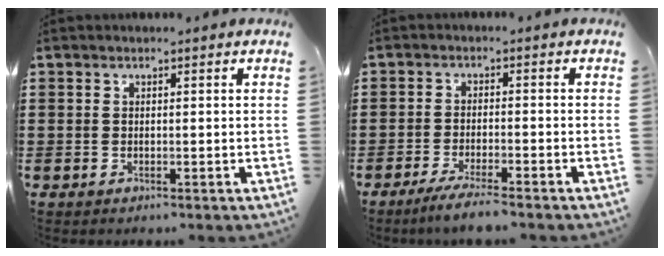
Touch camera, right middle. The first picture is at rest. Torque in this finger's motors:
{"motor_torque": [0.11, -0.02, 0.17, 0.08]}